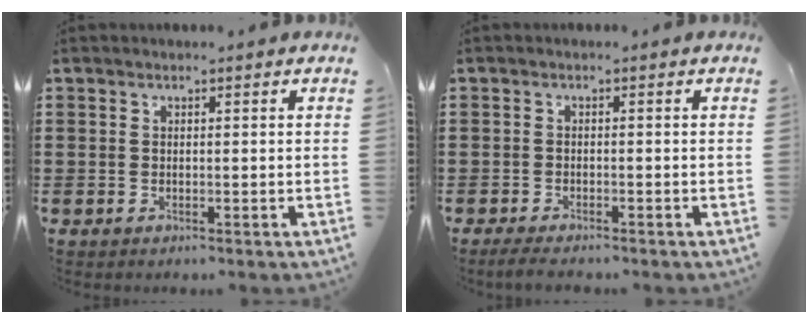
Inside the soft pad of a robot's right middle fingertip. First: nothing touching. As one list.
[{"total": 1.5, "force": [-1.4, 0.1, 0.6], "torque": [-0.012, -0.001, -0.026]}]